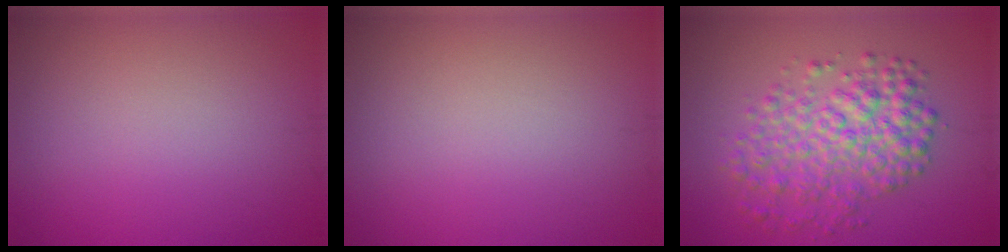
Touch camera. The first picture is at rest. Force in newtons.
{"total": 0.0}
{"total": 5.6, "press": 5.6, "slide": 0.1}